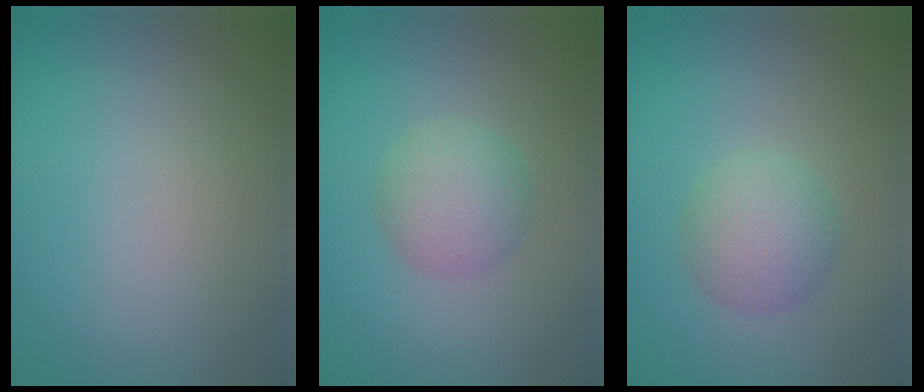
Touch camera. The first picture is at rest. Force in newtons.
{"total": 3.3, "press": 3.3, "slide": 0.1}
{"total": 3.5, "press": 3.5, "slide": 0.1}